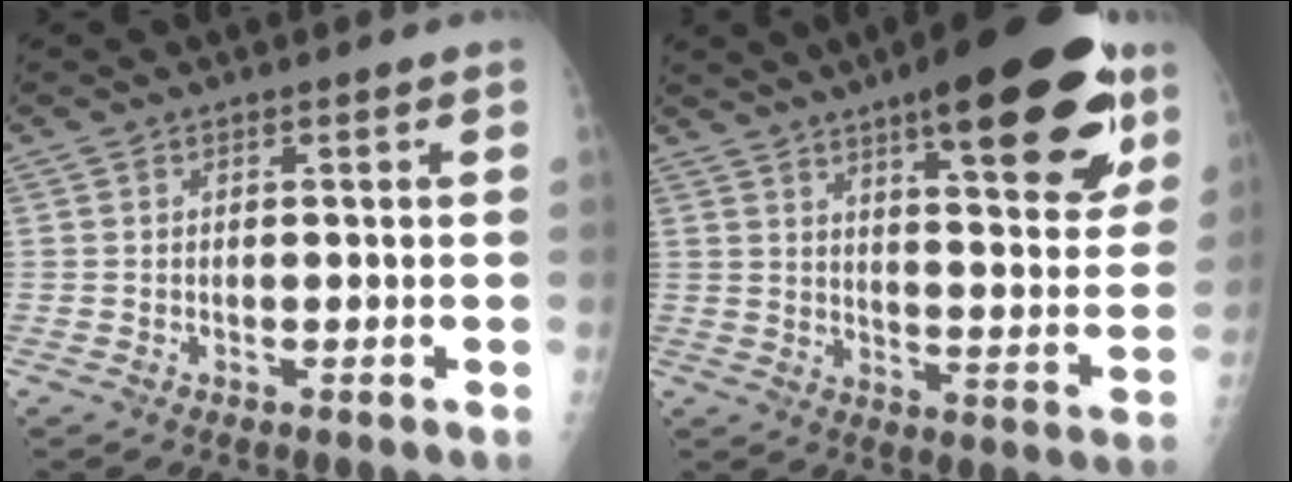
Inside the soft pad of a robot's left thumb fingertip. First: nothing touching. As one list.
[{"total": 24.3, "force": [13.8, 6.9, 18.8], "torque": [-0.228, -0.045, 0.194]}]